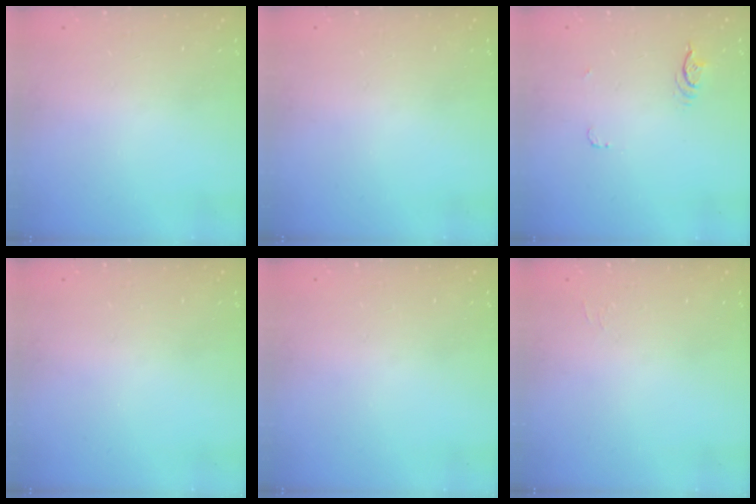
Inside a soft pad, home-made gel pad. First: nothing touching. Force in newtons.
{"total": 0.0}
{"total": 3.8, "press": 3.4, "slide": 1.6}
{"total": 0.0}
{"total": 0.0}
{"total": 4.5, "press": 4.4, "slide": 0.9}